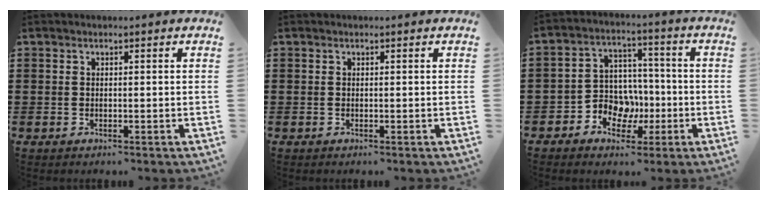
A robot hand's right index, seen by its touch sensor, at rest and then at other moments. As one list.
[{"total": 0.0}, {"total": 7.1, "force": [-2.2, 6.2, 2.7], "torque": [-0.054, 0.016, -0.033]}]